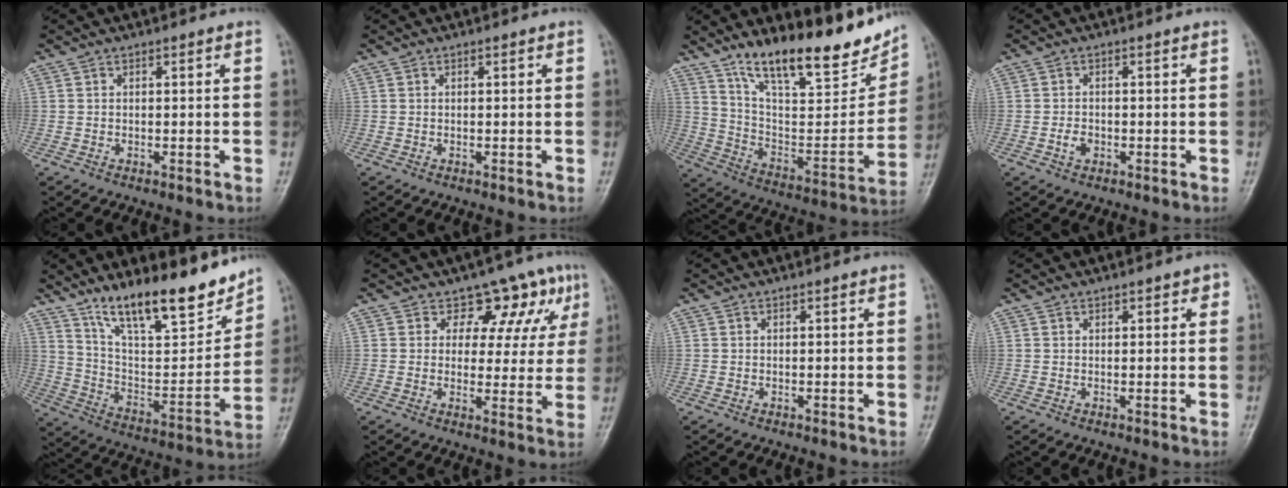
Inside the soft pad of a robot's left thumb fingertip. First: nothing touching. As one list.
[{"total": 0.0}, {"total": 24.2, "force": [16.8, 7.6, 15.7], "torque": [-0.198, -0.070, 0.278]}, {"total": 2.1, "force": [-0.7, 1.6, 1.2], "torque": [-0.018, 0.004, -0.014]}, {"total": 20.5, "force": [15.4, 5.5, 12.4], "torque": [-0.158, -0.086, 0.265]}, {"total": 9.7, "force": [5.8, 6.5, 4.4], "torque": [-0.002, -0.021, 0.062]}, {"total": 0.0}, {"total": 1.7, "force": [0.8, 0.9, 1.2], "torque": [-0.004, 0.000, 0.009]}]